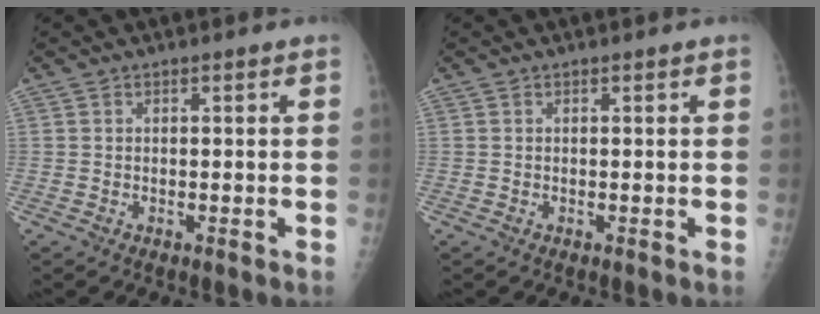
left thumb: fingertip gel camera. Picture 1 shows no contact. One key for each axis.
{"total": 0.0}